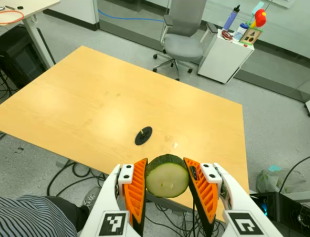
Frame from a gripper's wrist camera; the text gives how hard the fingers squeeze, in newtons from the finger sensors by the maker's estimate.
{"total": 10.5, "left": 10.0, "right": 11.0}